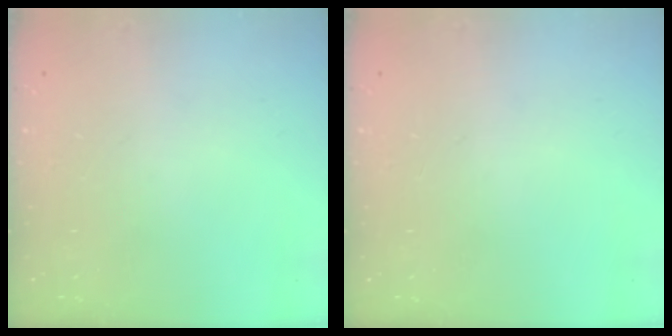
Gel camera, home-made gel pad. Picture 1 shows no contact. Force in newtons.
{"total": 0.0}